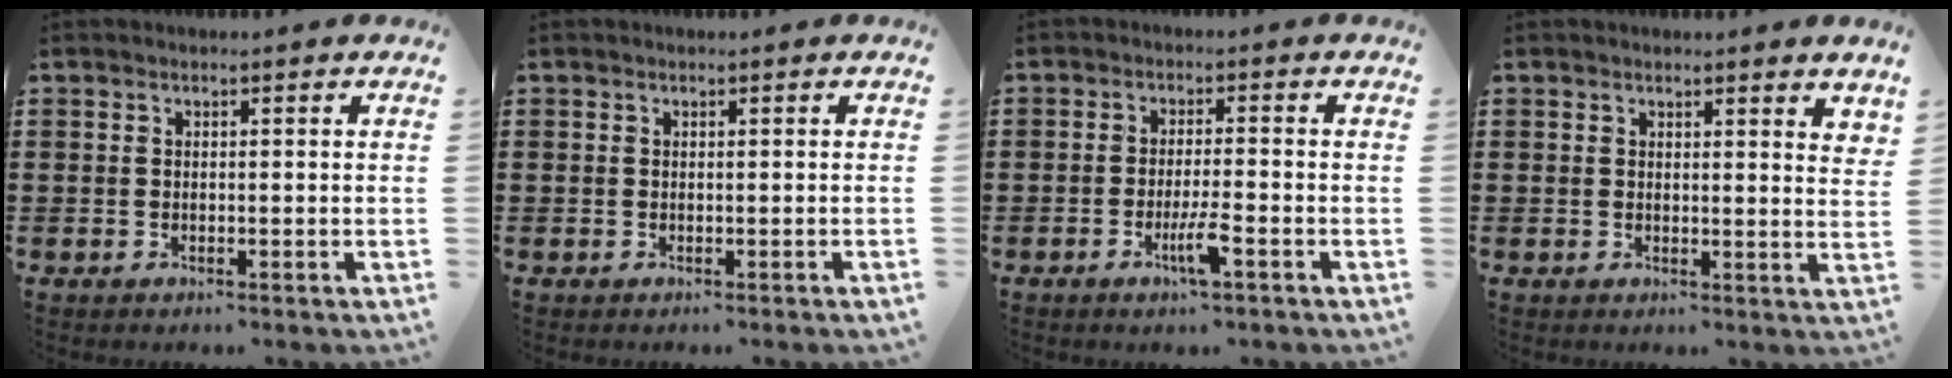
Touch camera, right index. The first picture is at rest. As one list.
[{"total": 0.0}, {"total": 4.3, "force": [-2.2, 0.2, 3.7], "torque": [-0.074, -0.011, -0.041]}, {"total": 1.4, "force": [1.4, 0.1, 0.4], "torque": [-0.004, -0.001, 0.025]}]